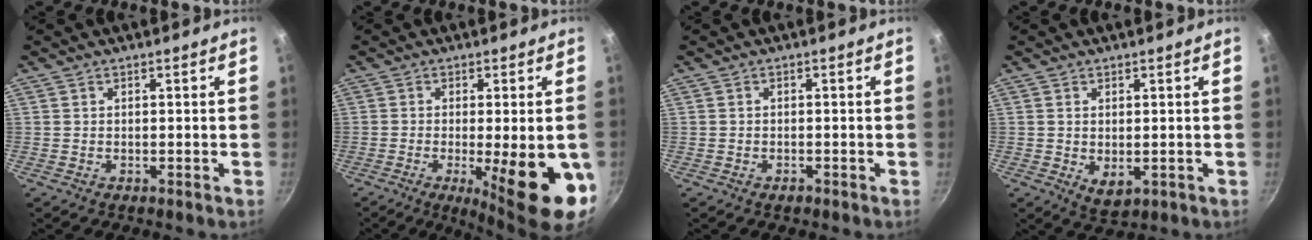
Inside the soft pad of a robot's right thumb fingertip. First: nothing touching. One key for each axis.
{"total": 16.0, "fx": -4.4, "fy": 4.2, "fz": 14.8, "tx": -0.183, "ty": -0.007, "tz": -0.050}
{"total": 1.1, "fx": -0.7, "fy": 0.6, "fz": 0.5, "tx": -0.011, "ty": 0.006, "tz": -0.012}
{"total": 4.1, "fx": -0.4, "fy": 2.3, "fz": 3.4, "tx": -0.053, "ty": -0.016, "tz": -0.001}